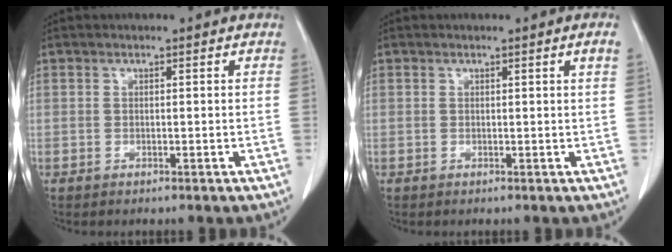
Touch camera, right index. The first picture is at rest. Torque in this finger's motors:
{"motor_torque": [0.01, -0.01, -0.01, 0.00]}